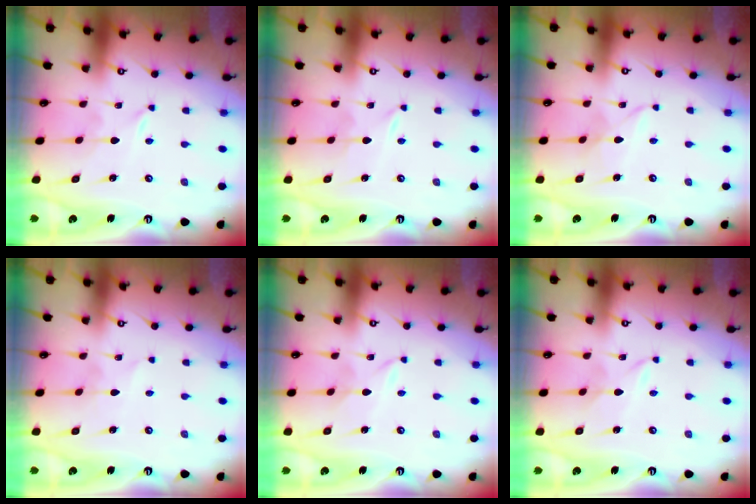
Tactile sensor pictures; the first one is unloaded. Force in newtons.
{"total": 2.0, "press": 2.0, "slide": 0.3}
{"total": 3.6, "press": 3.6, "slide": 0.2}
{"total": 1.8, "press": 1.8, "slide": 0.2}
{"total": 1.6, "press": 1.6, "slide": 0.2}
{"total": 1.6, "press": 1.6, "slide": 0.2}